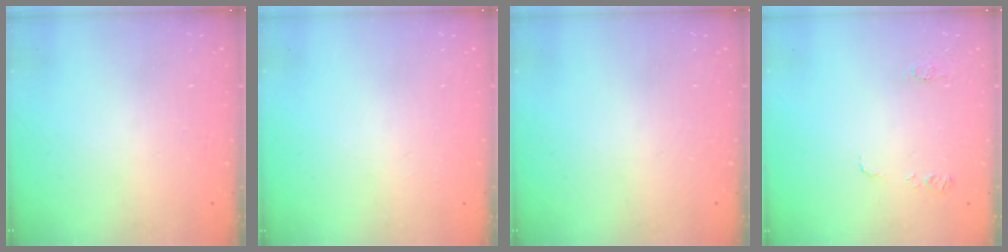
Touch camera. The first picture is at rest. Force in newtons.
{"total": 5.0, "press": 5.0, "slide": 0.5}
{"total": 0.0}
{"total": 7.1, "press": 7.0, "slide": 0.7}